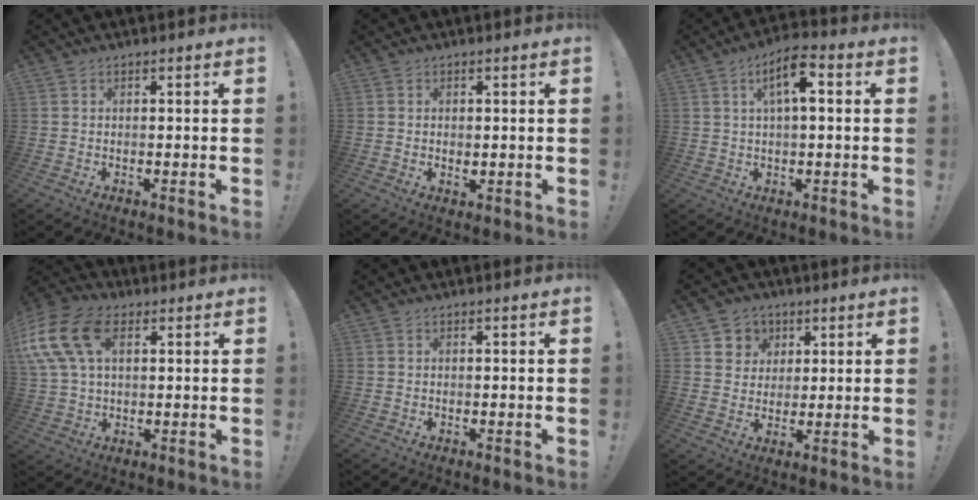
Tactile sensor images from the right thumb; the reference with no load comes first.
{"total": 1.1, "force": [0.2, 0.9, 0.6], "torque": [-0.002, -0.002, 0.003]}
{"total": 8.0, "force": [2.1, 2.8, 7.2], "torque": [-0.118, 0.002, 0.031]}
{"total": 17.6, "force": [5.8, 11.2, 12.2], "torque": [-0.261, -0.014, 0.106]}
{"total": 0.0}
{"total": 6.8, "force": [2.3, 6.3, 0.8], "torque": [-0.008, -0.020, 0.046]}